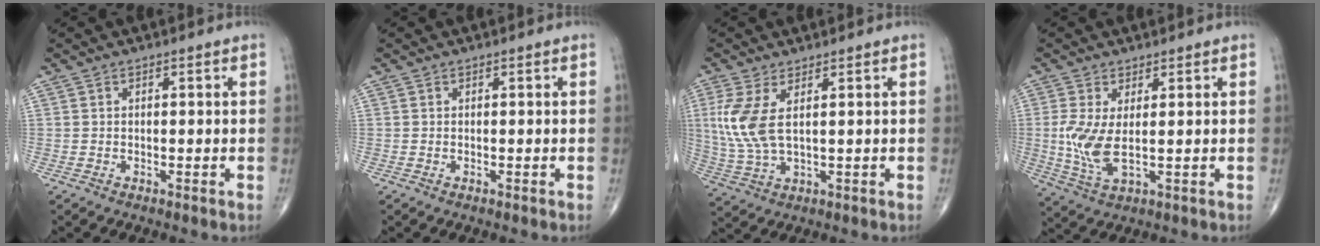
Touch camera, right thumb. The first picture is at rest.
{"total": 0.0}
{"total": 8.4, "force": [2.0, 3.3, 7.4], "torque": [-0.189, -0.009, 0.050]}
{"total": 7.2, "force": [0.4, 2.7, 6.7], "torque": [-0.156, -0.016, 0.013]}